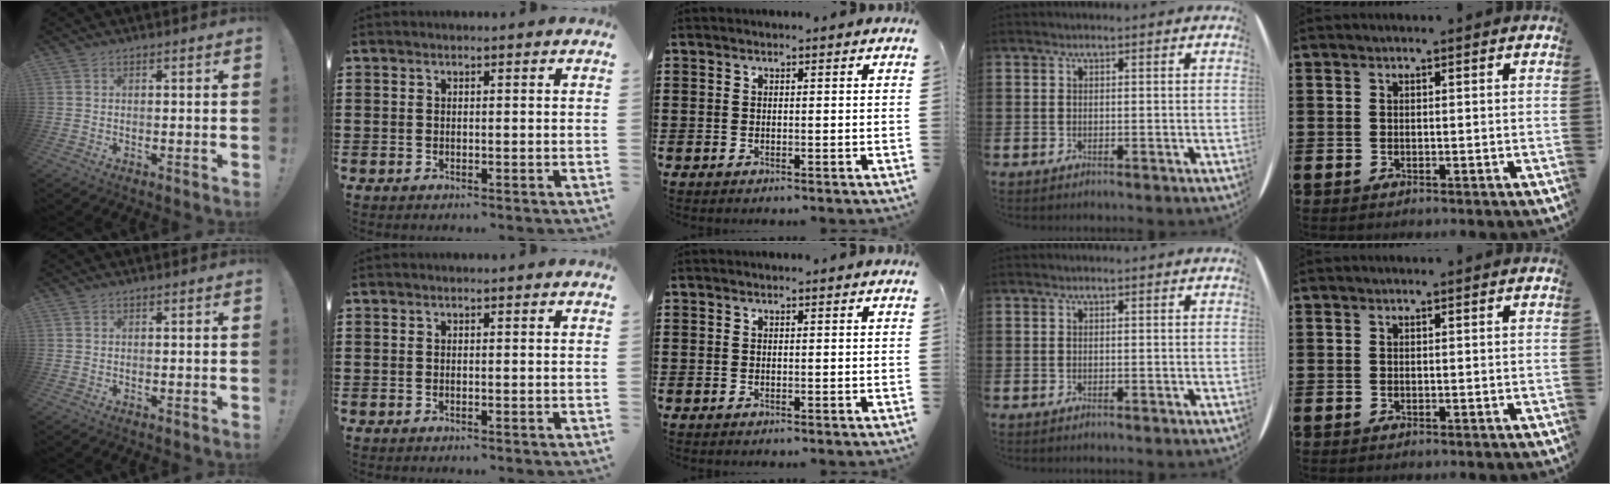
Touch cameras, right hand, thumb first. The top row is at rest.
{}